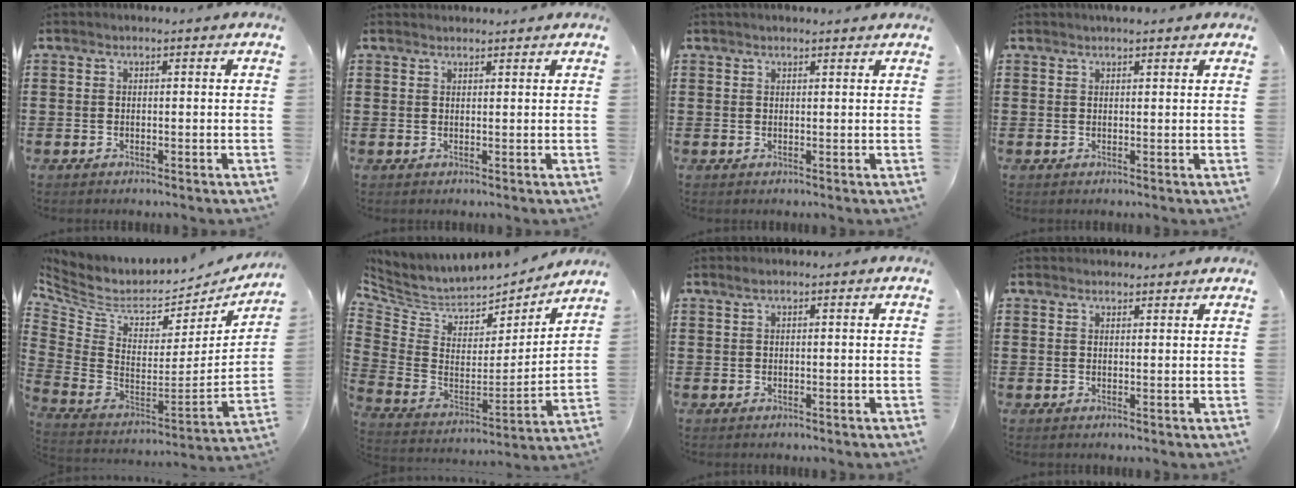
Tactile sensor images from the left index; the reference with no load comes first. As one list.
[{"total": 1.2, "force": [1.2, 0.1, 0.1], "torque": [-0.003, -0.001, 0.023]}, {"total": 1.2, "force": [1.1, 0.1, 0.3], "torque": [-0.008, 0.000, 0.022]}, {"total": 1.5, "force": [1.3, 0.3, 0.5], "torque": [-0.012, 0.003, 0.026]}, {"total": 5.5, "force": [4.3, 2.4, 2.4], "torque": [-0.080, -0.051, 0.070]}, {"total": 4.8, "force": [4.2, 2.2, 0.6], "torque": [-0.046, -0.044, 0.072]}, {"total": 0.6, "force": [0.3, 0.0, 0.5], "torque": [-0.009, -0.002, 0.007]}, {"total": 1.6, "force": [1.5, 0.4, 0.1], "torque": [-0.005, 0.003, 0.031]}]